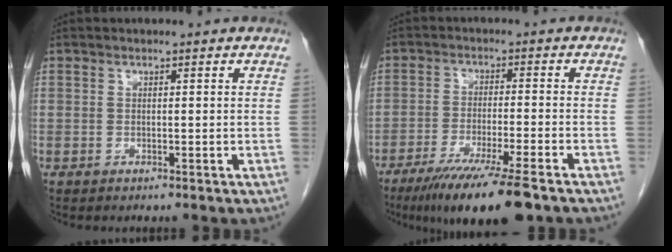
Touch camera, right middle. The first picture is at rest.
{"total": 12.6, "force": [-9.1, 0.2, 8.7], "torque": [-0.141, -0.035, -0.146]}